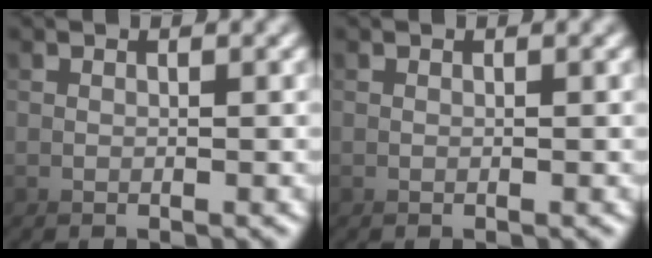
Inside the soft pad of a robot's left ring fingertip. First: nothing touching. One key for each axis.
{"total": 0.0}